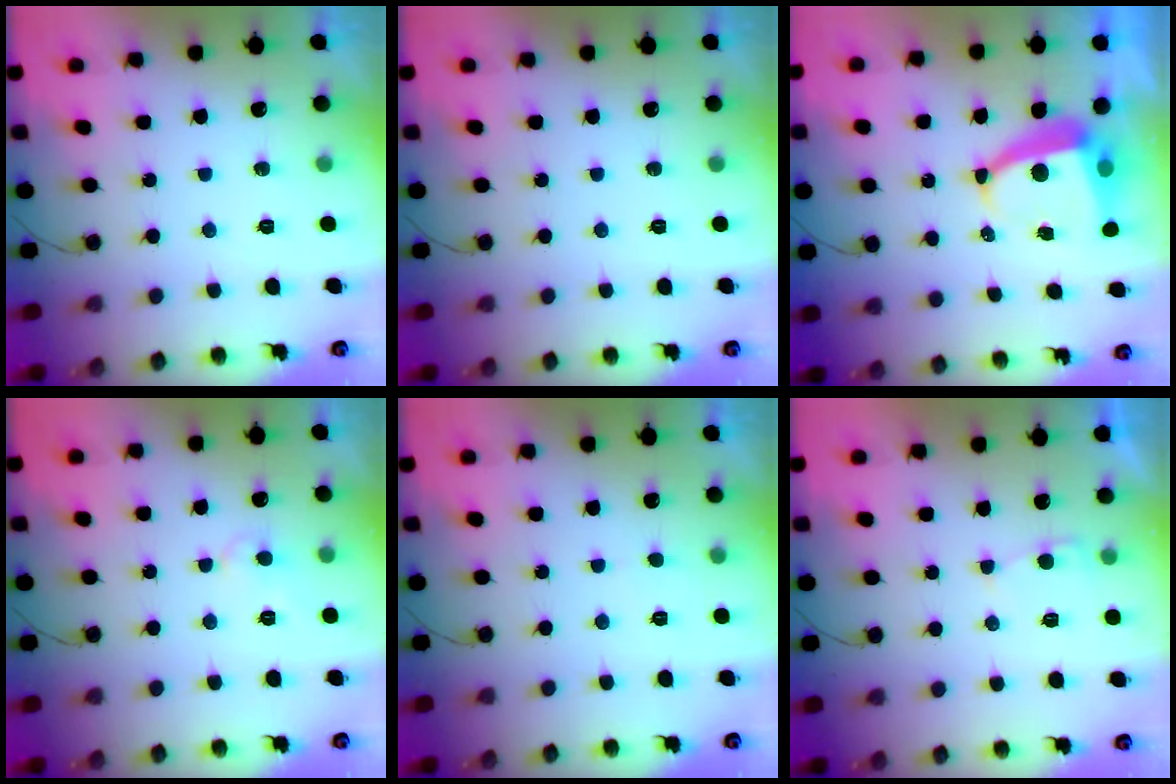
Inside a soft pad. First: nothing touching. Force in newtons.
{"total": 0.0}
{"total": 7.0, "press": 7.0, "slide": 0.5}
{"total": 4.3, "press": 4.2, "slide": 0.5}
{"total": 1.3, "press": 1.3, "slide": 0.1}
{"total": 2.0, "press": 2.0, "slide": 0.3}